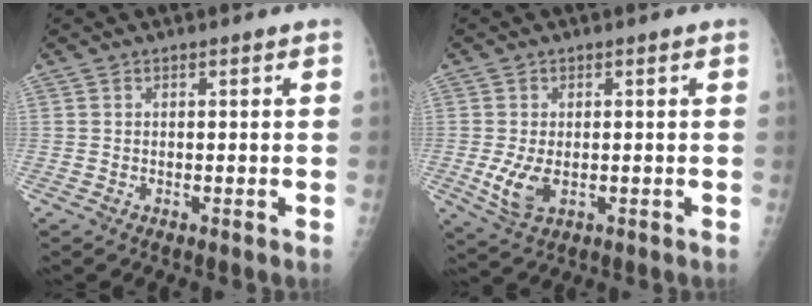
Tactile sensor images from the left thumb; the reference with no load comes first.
{"total": 5.7, "force": [-0.9, 3.2, 4.6], "torque": [-0.101, -0.010, -0.011]}